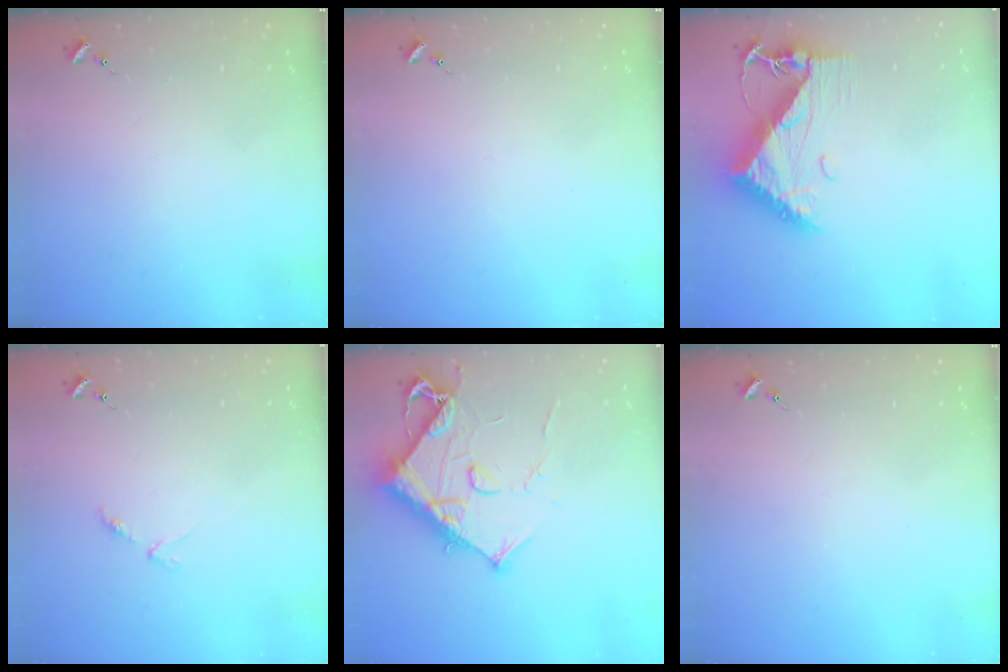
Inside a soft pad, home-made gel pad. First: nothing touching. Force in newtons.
{"total": 0.0}
{"total": 10.2, "press": 10.2, "slide": 1.0}
{"total": 2.8, "press": 2.8, "slide": 0.5}
{"total": 13.1, "press": 13.1, "slide": 1.4}
{"total": 0.0}